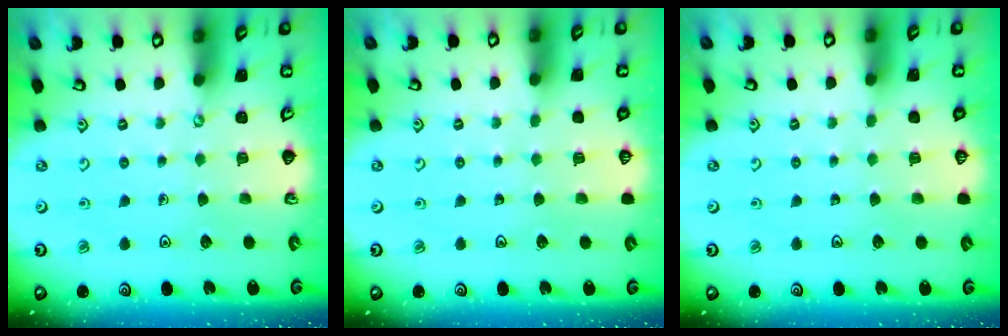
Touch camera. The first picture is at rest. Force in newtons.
{"total": 0.0}
{"total": 0.0}